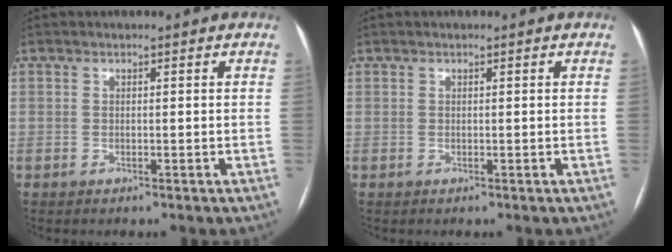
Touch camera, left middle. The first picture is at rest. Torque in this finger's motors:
{"motor_torque": [-0.03, -0.11, -0.06, 0.00]}